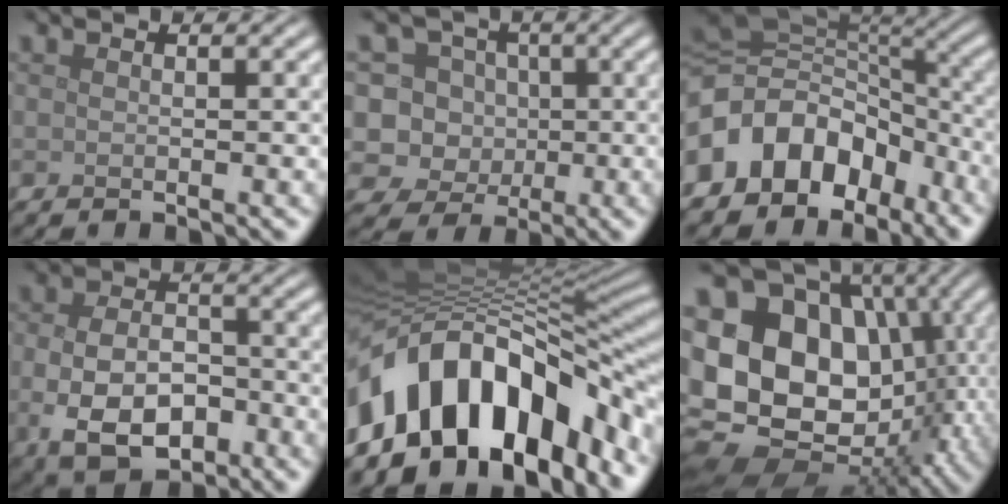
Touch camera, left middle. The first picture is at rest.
{"total": 7.1, "force": [-0.1, 6.8, 2.0], "torque": [-0.038, 0.033, -0.034]}
{"total": 13.2, "force": [-5.7, 9.9, 6.6], "torque": [-0.142, 0.006, -0.110]}
{"total": 7.0, "force": [-2.5, 4.3, 5.0], "torque": [-0.106, -0.014, -0.043]}
{"total": 15.6, "force": [-6.8, 9.4, 10.5], "torque": [-0.167, 0.011, -0.120]}
{"total": 17.2, "force": [0.4, 13.4, 10.7], "torque": [-0.196, 0.009, 0.002]}